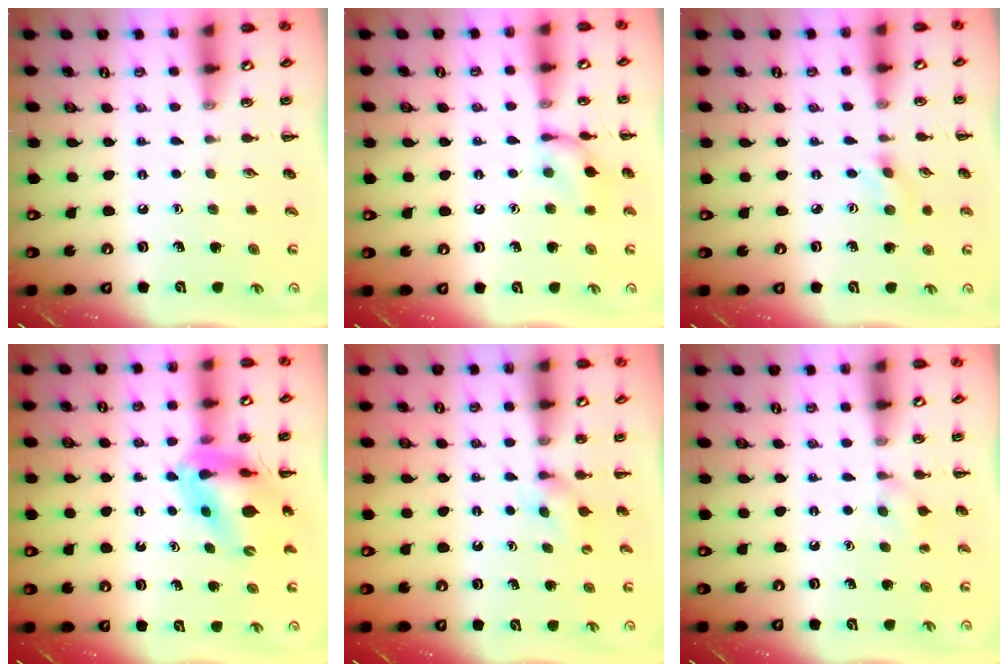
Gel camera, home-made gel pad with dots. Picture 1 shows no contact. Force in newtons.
{"total": 9.0, "press": 9.0, "slide": 0.6}
{"total": 1.2, "press": 1.1, "slide": 0.3}
{"total": 12.0, "press": 11.5, "slide": 3.5}
{"total": 3.4, "press": 3.1, "slide": 1.2}
{"total": 5.7, "press": 5.3, "slide": 1.9}